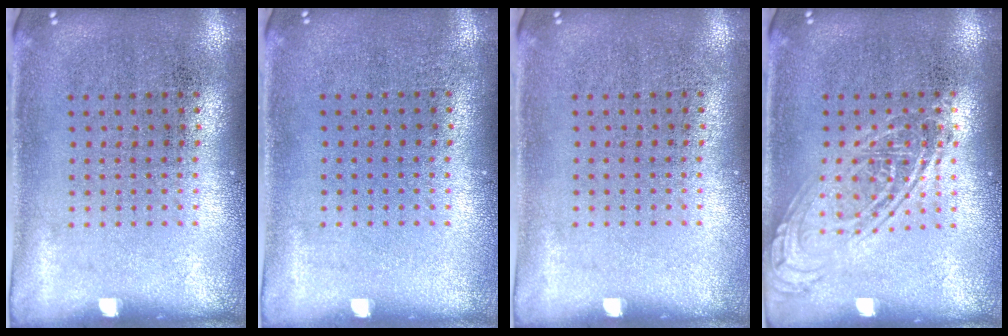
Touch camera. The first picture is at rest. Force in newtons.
{"total": 0.0}
{"total": 0.0}
{"total": 2.6, "press": 2.6, "slide": 0.3}